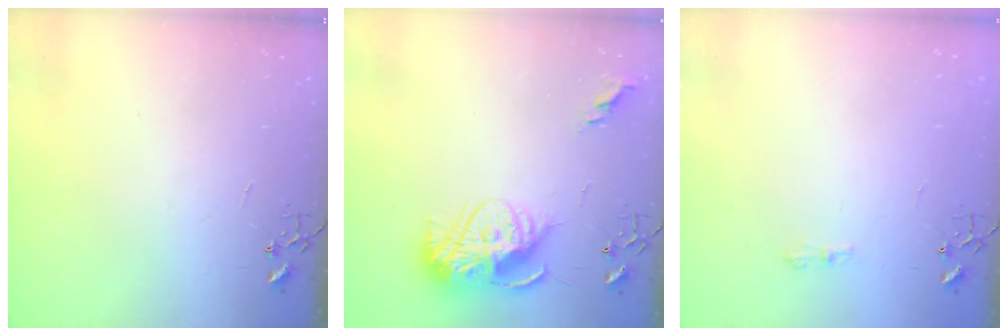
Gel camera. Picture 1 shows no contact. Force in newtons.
{"total": 15.6, "press": 15.6, "slide": 1.2}
{"total": 6.1, "press": 6.1, "slide": 0.6}